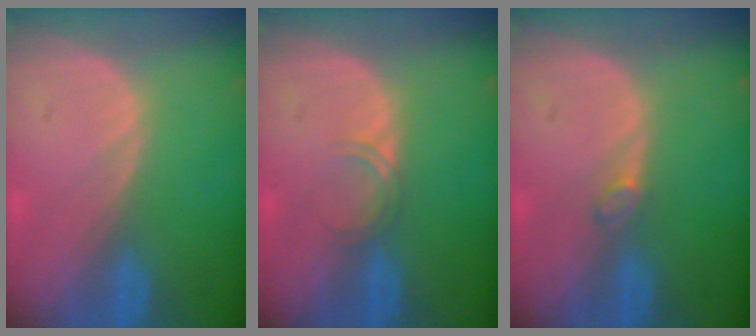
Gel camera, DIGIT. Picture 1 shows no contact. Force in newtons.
{"total": 1.7, "press": 1.7, "slide": 0.3}
{"total": 1.2, "press": 1.1, "slide": 0.2}